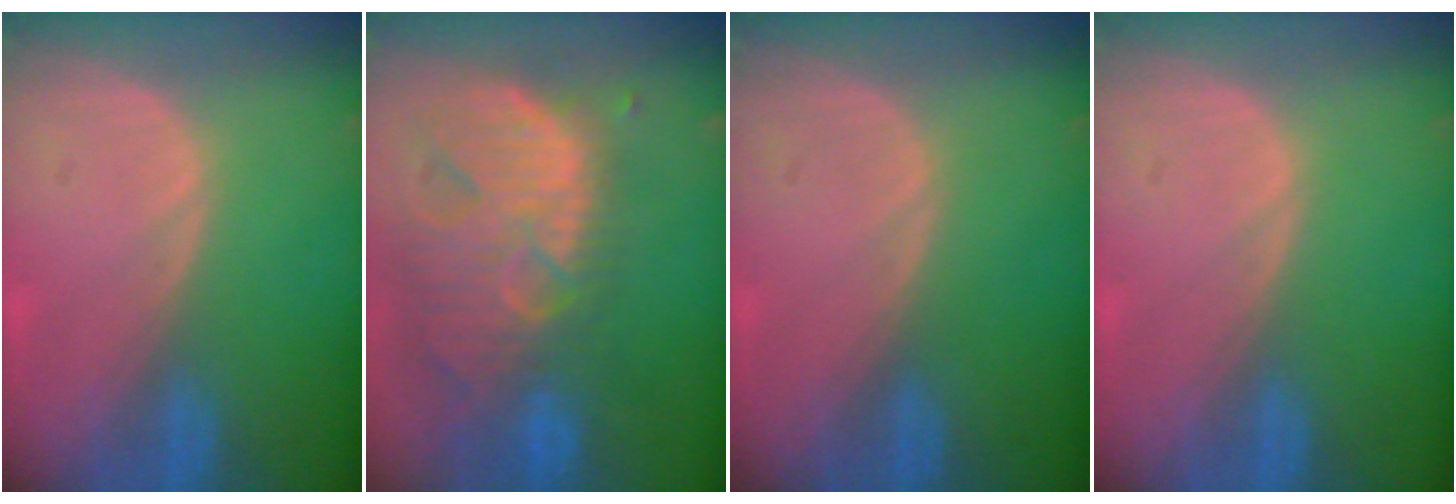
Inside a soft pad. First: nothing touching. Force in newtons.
{"total": 13.7, "press": 11.6, "slide": 7.3}
{"total": 0.0}
{"total": 0.0}